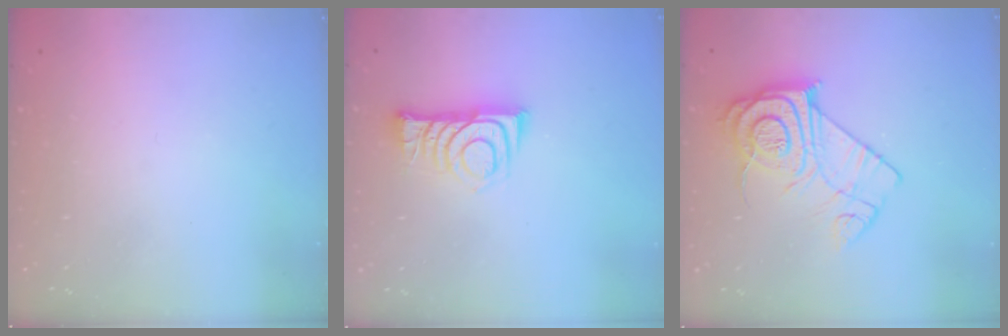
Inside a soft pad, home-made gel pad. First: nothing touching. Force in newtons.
{"total": 8.9, "press": 8.8, "slide": 0.9}
{"total": 13.5, "press": 13.5, "slide": 1.0}